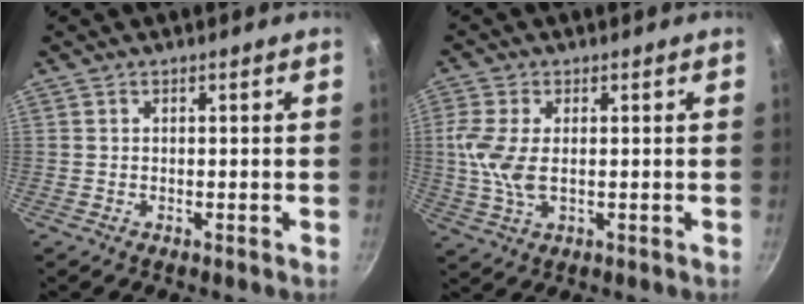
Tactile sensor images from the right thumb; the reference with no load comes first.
{"total": 7.1, "force": [0.3, 3.6, 6.1], "torque": [-0.137, -0.002, 0.005]}